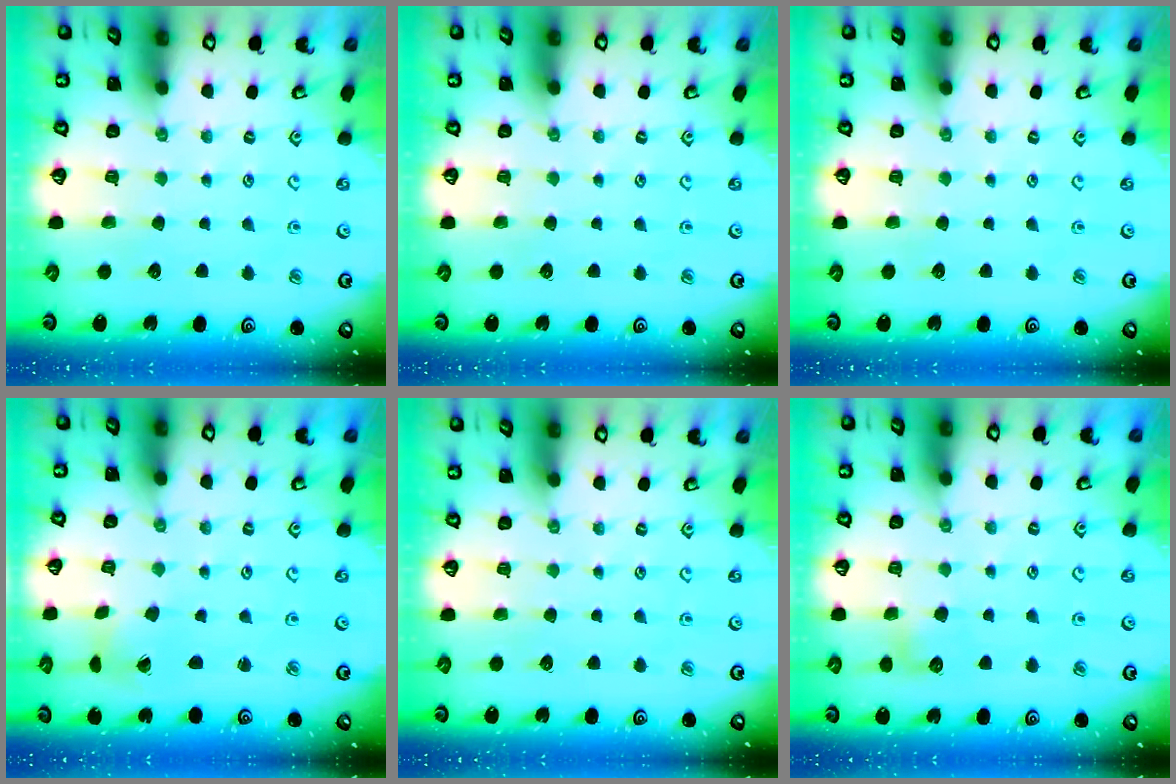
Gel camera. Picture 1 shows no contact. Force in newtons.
{"total": 0.0}
{"total": 0.0}
{"total": 1.0, "press": 1.0, "slide": 0.1}
{"total": 0.0}
{"total": 7.0, "press": 7.0, "slide": 0.7}